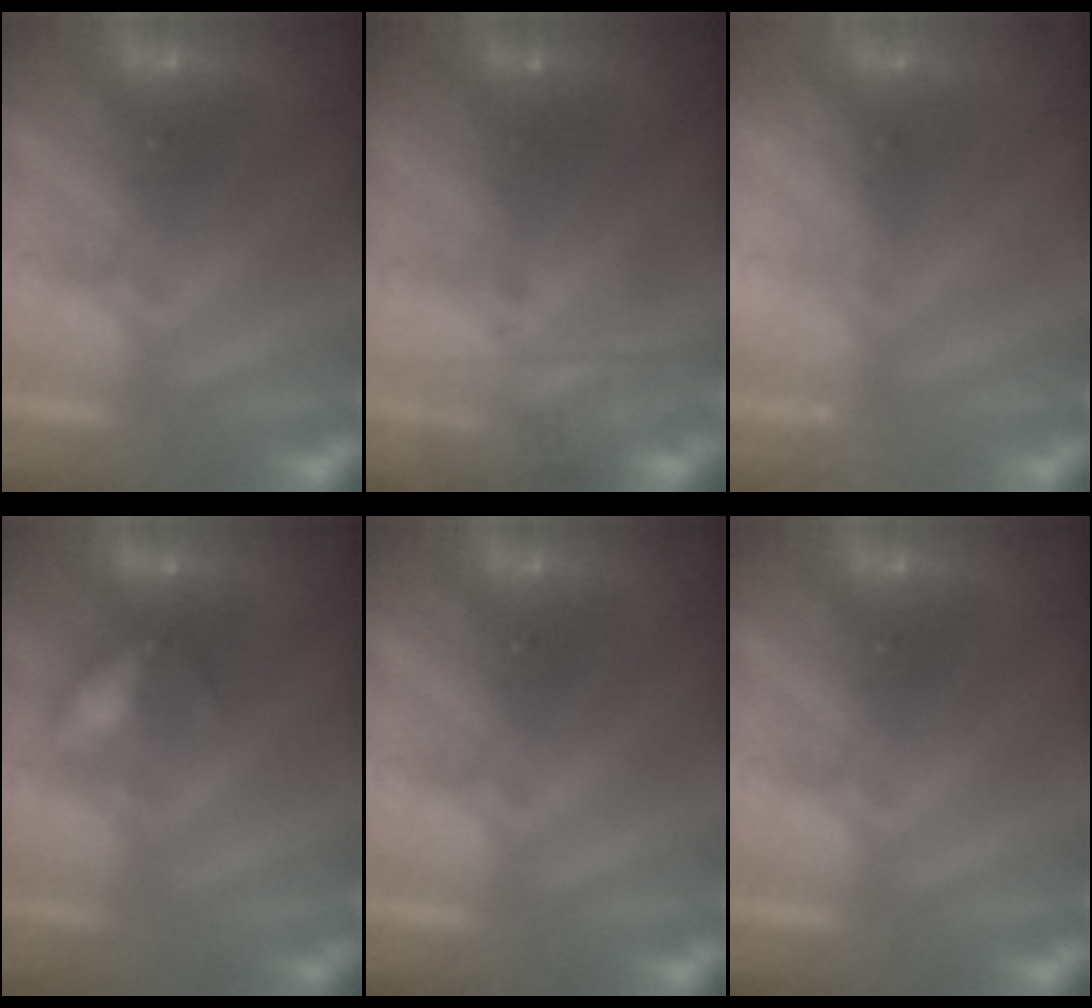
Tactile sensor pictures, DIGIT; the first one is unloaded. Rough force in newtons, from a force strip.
{"total": 8.3}
{"total": 2.2}
{"total": 2.2}
{"total": 0.0}
{"total": 0.0}